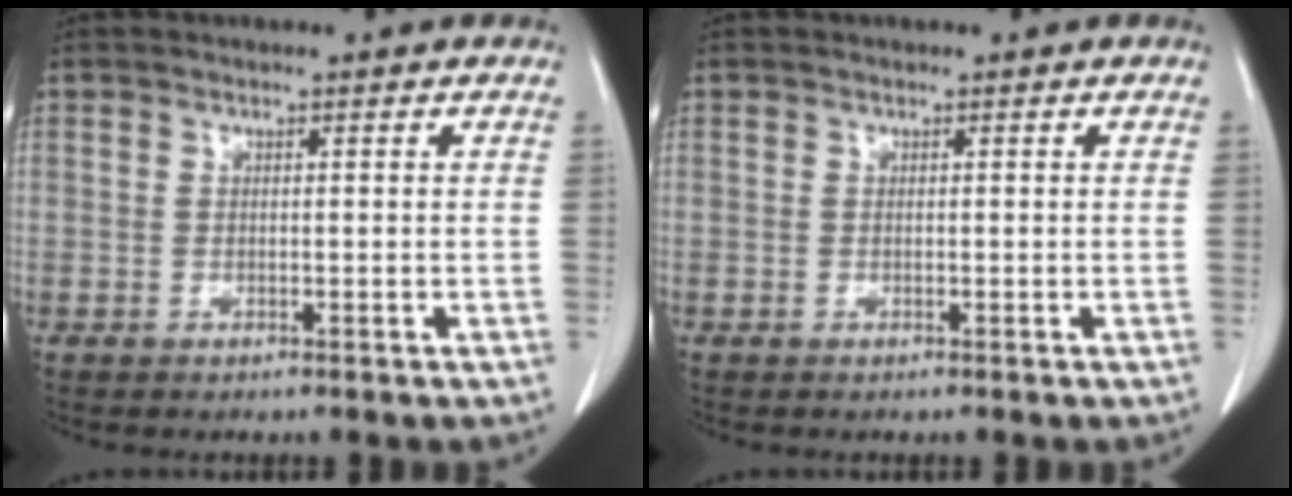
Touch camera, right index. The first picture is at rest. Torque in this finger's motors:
{"motor_torque": [0.00, 0.00, 0.01, 0.00]}